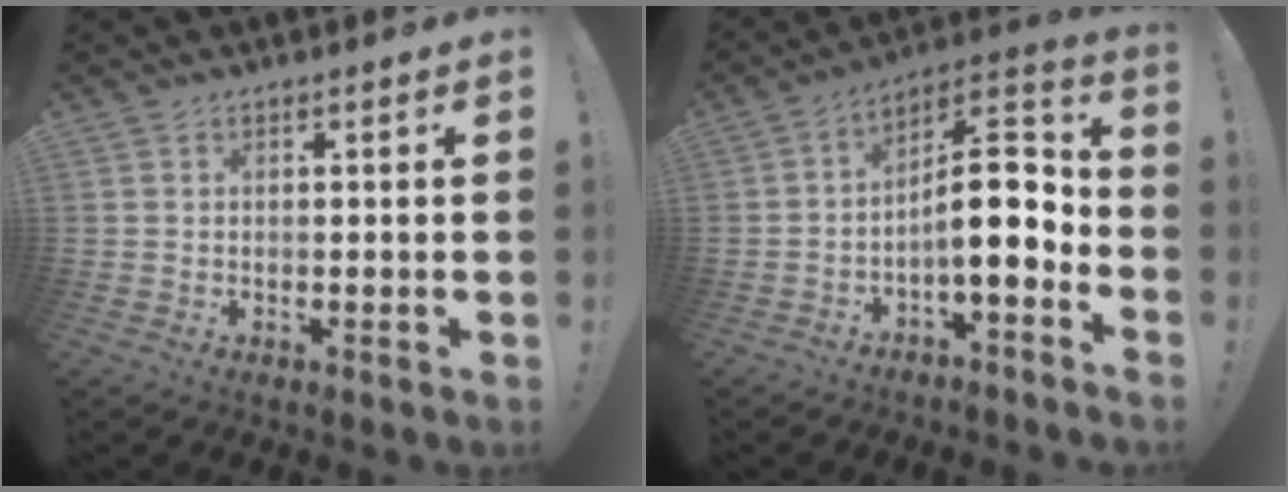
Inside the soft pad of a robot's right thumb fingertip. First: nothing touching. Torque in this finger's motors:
{"motor_torque": [1.54, 1.63, 1.31, -1.32, 0.02]}